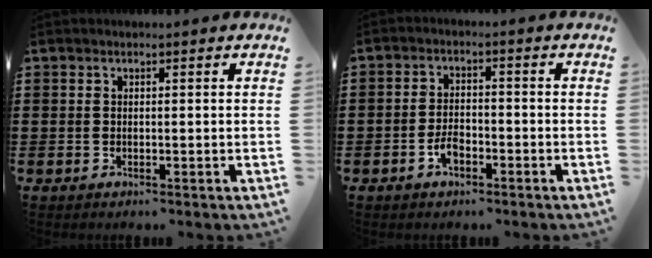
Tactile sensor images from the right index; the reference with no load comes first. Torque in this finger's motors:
{"motor_torque": [2.14, 0.00, 0.02, -0.06]}